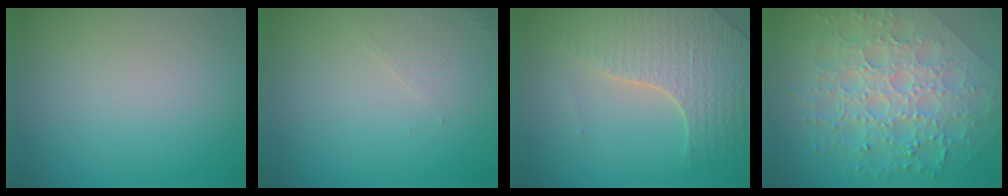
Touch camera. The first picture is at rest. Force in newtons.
{"total": 1.6, "press": 1.6, "slide": 0.4}
{"total": 4.1, "press": 4.0, "slide": 0.8}
{"total": 8.3, "press": 6.1, "slide": 5.6}